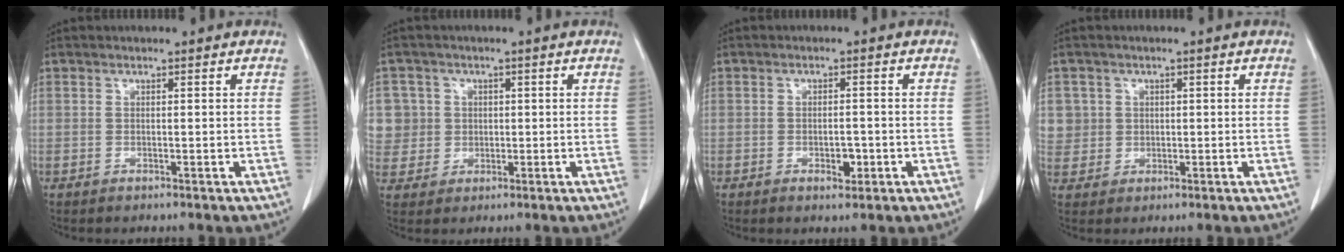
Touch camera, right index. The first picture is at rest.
{"total": 7.3, "force": [1.1, 7.2, 0.2], "torque": [-0.012, 0.030, 0.035]}
{"total": 2.5, "force": [-1.0, 1.2, 1.9], "torque": [-0.032, 0.003, -0.010]}
{"total": 4.2, "force": [1.0, 4.1, -0.1], "torque": [0.012, 0.008, 0.025]}